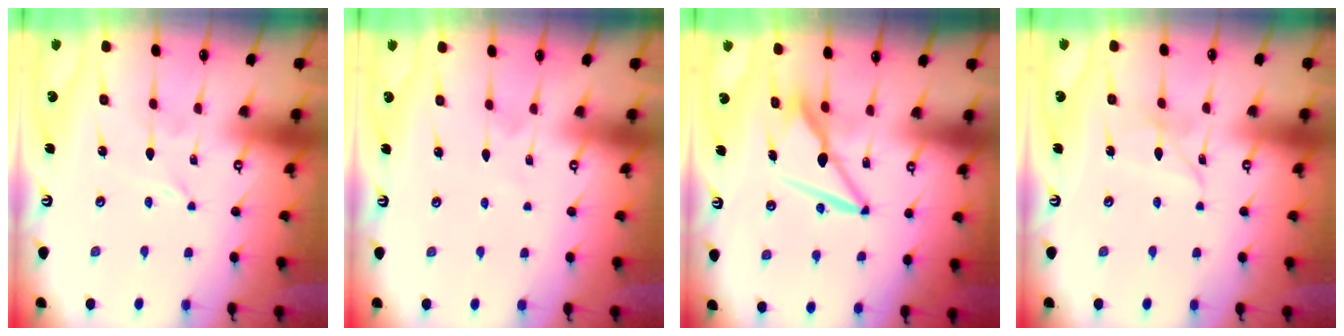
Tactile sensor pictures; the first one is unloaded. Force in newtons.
{"total": 2.2, "press": 2.2, "slide": 0.3}
{"total": 8.6, "press": 8.6, "slide": 1.2}
{"total": 3.9, "press": 3.9, "slide": 0.3}